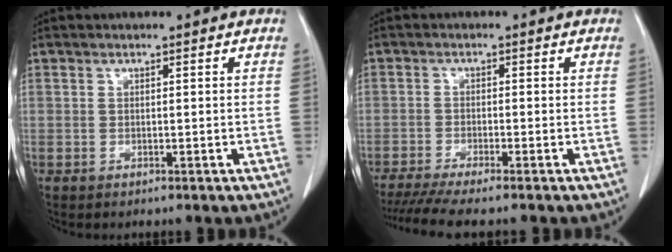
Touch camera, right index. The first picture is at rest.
{"total": 7.5, "force": [-6.2, -0.6, 4.0], "torque": [-0.057, -0.017, -0.101]}